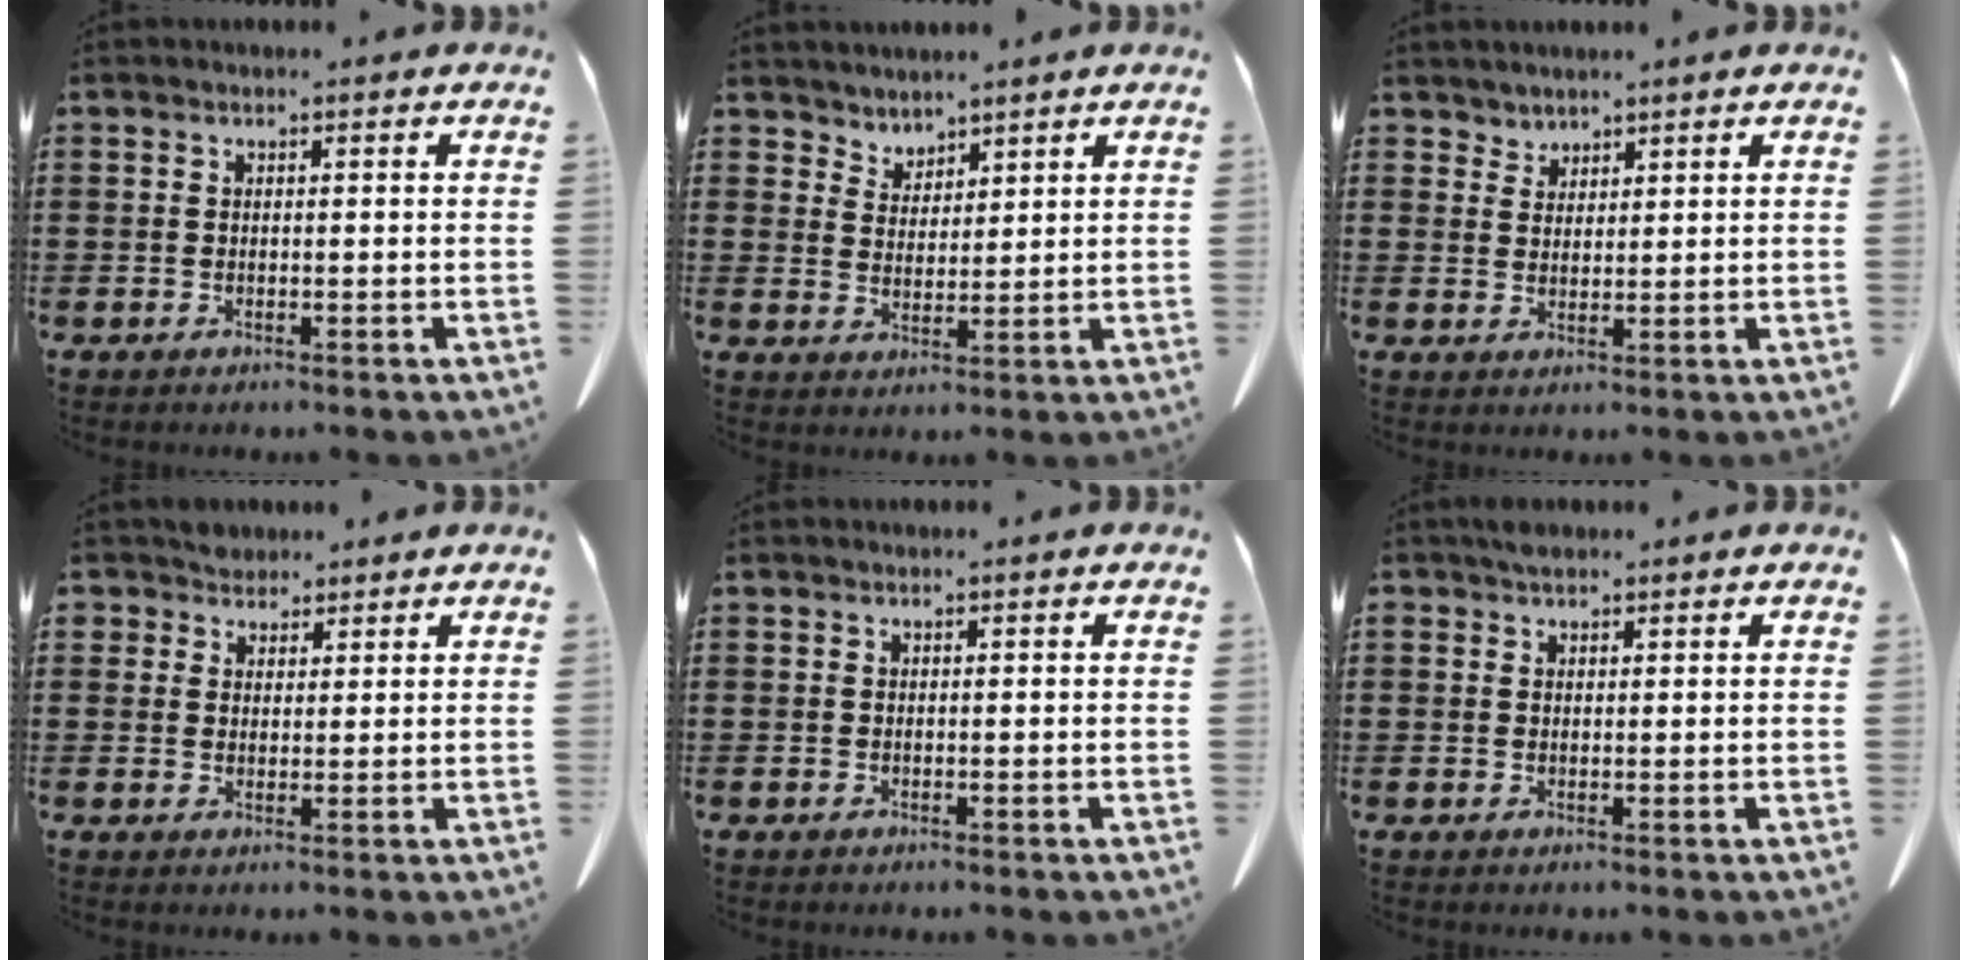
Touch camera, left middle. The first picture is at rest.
{"total": 2.9, "force": [2.7, 0.9, -0.4], "torque": [-0.004, -0.005, 0.052]}
{"total": 2.1, "force": [2.0, 0.7, -0.1], "torque": [-0.004, -0.002, 0.040]}
{"total": 3.1, "force": [2.5, 1.7, 0.0], "torque": [-0.013, 0.004, 0.050]}
{"total": 0.0}
{"total": 1.2, "force": [1.0, 0.6, 0.4], "torque": [-0.012, 0.000, 0.020]}